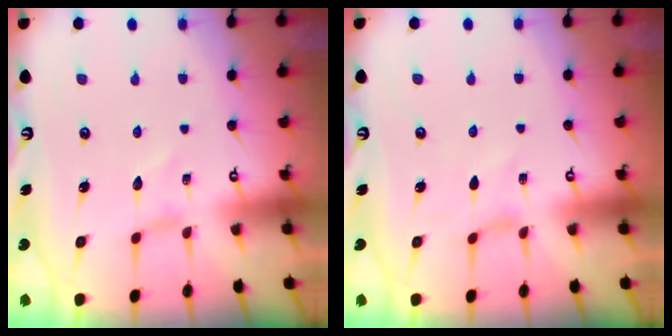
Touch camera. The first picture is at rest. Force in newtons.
{"total": 0.0}